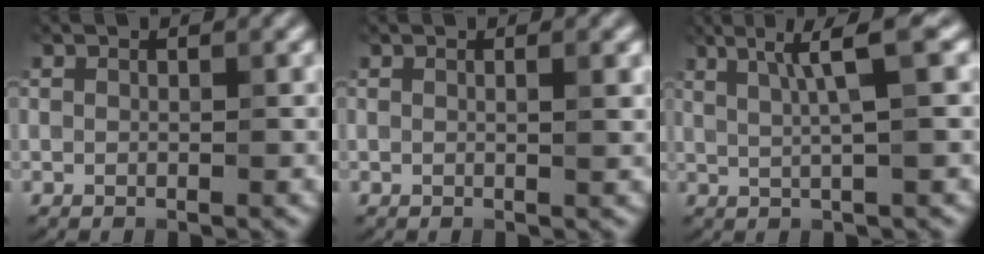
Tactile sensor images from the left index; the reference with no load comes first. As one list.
[{"total": 1.1, "force": [0.4, 0.0, 1.0], "torque": [-0.020, 0.001, 0.006]}, {"total": 4.3, "force": [1.7, 0.3, 3.9], "torque": [-0.063, 0.011, 0.030]}]